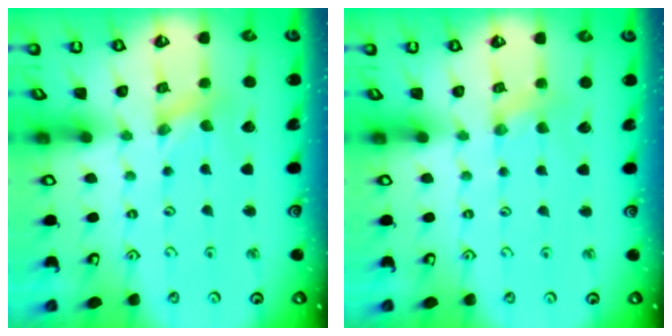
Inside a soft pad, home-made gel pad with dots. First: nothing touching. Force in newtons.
{"total": 1.7, "press": 1.7, "slide": 0.3}